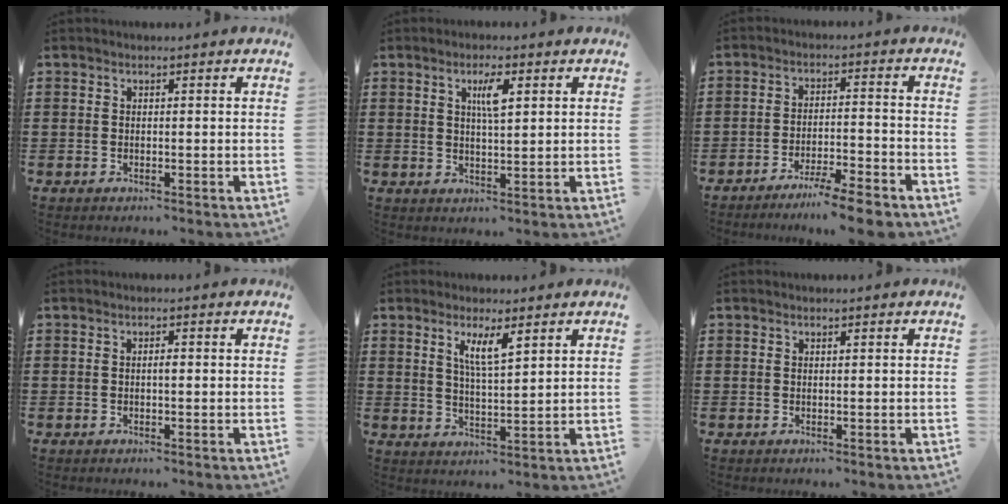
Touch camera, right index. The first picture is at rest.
{"total": 4.0, "force": [1.5, 1.0, 3.6], "torque": [-0.060, 0.002, 0.019]}
{"total": 6.3, "force": [-5.5, -0.2, 3.1], "torque": [-0.055, -0.009, -0.103]}
{"total": 0.9, "force": [0.0, 0.3, 0.9], "torque": [-0.019, -0.002, 0.000]}
{"total": 4.7, "force": [2.5, 1.1, 3.8], "torque": [-0.082, 0.004, 0.042]}
{"total": 0.0}